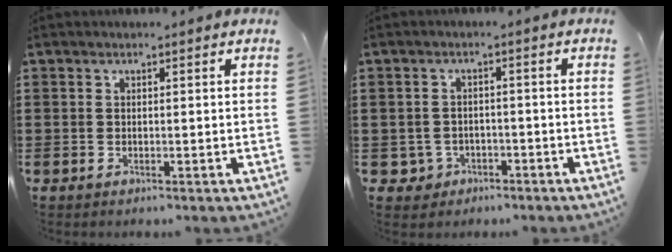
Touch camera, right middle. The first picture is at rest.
{"total": 2.7, "force": [-1.9, 1.8, 0.5], "torque": [-0.025, -0.001, -0.044]}